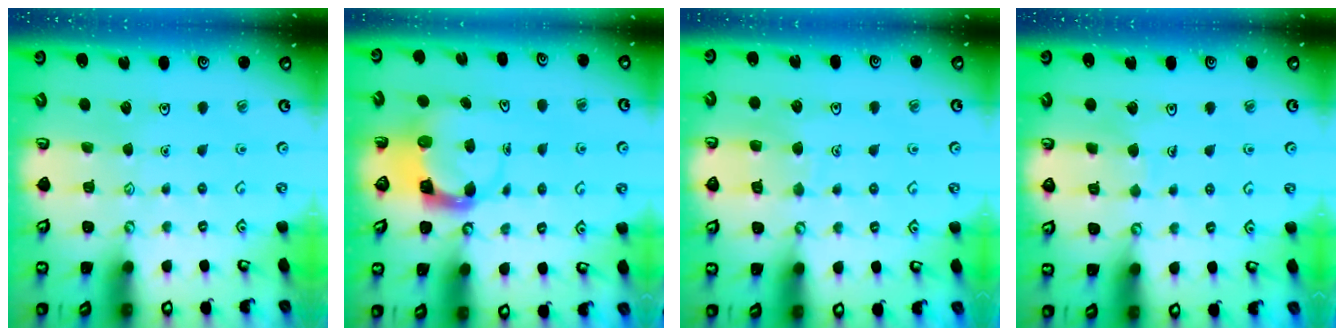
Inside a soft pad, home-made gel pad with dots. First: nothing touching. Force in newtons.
{"total": 3.7, "press": 3.7, "slide": 0.6}
{"total": 7.0, "press": 7.0, "slide": 0.5}
{"total": 3.8, "press": 3.7, "slide": 0.3}